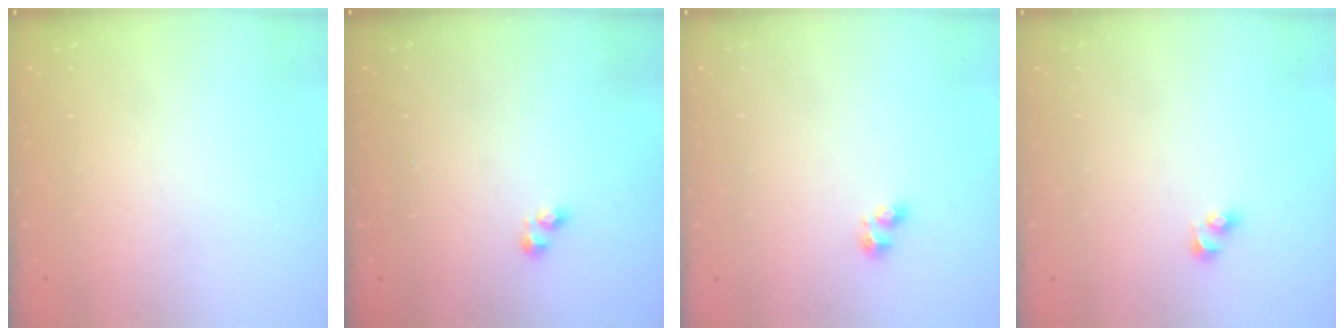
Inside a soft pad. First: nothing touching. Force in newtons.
{"total": 2.3, "press": 2.2, "slide": 0.3}
{"total": 2.2, "press": 2.2, "slide": 0.5}
{"total": 2.7, "press": 2.5, "slide": 1.2}